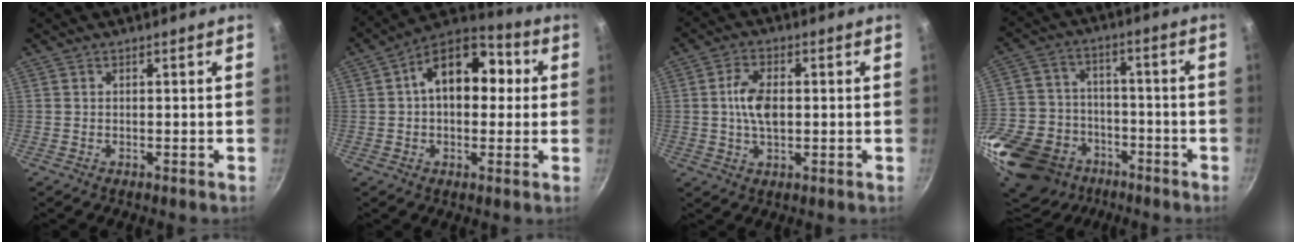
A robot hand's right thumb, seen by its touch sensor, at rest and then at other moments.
{"total": 14.4, "force": [2.2, 9.0, 11.0], "torque": [-0.128, 0.035, 0.022]}
{"total": 6.9, "force": [0.4, 3.9, 5.7], "torque": [-0.108, 0.008, 0.006]}
{"total": 25.1, "force": [-12.9, 18.2, 11.4], "torque": [-0.290, 0.046, -0.219]}